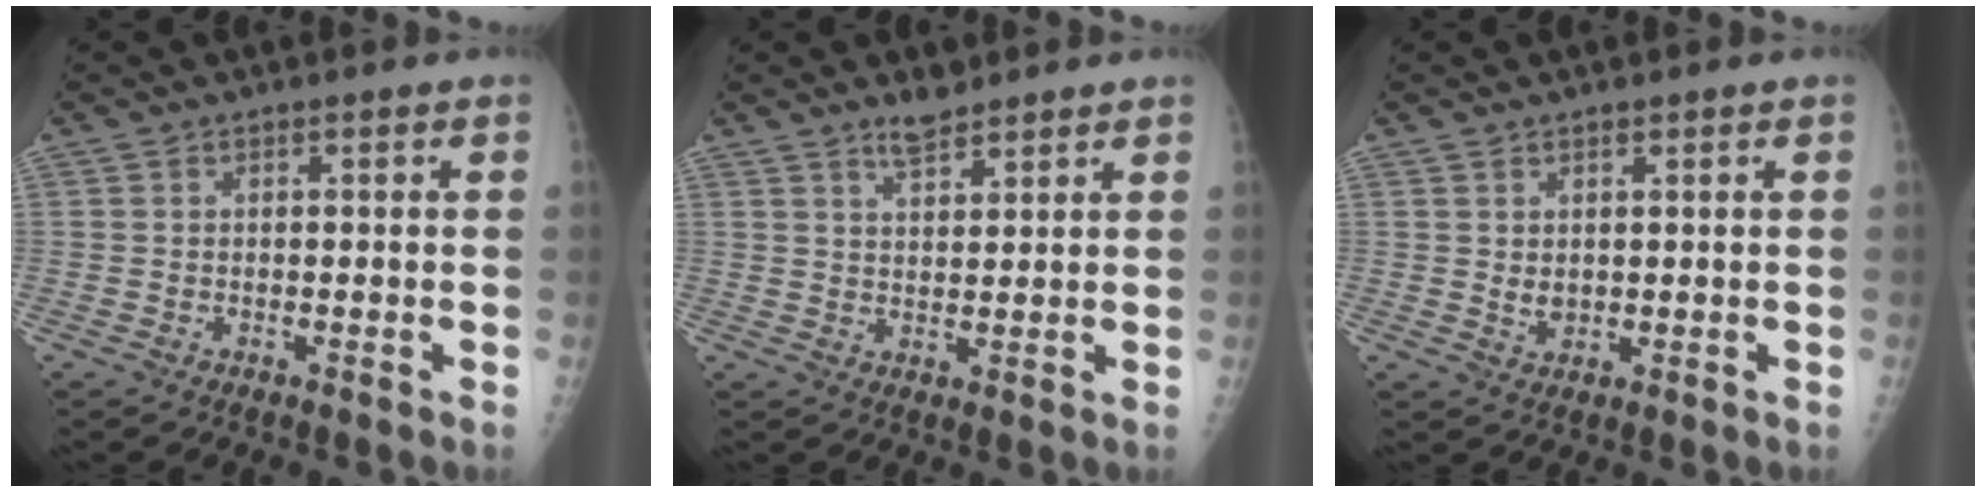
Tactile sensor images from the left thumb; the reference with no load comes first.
{"total": 3.9, "force": [3.3, 1.3, 1.7], "torque": [-0.021, -0.025, 0.058]}
{"total": 2.5, "force": [1.1, 1.6, 1.6], "torque": [-0.020, -0.011, 0.025]}